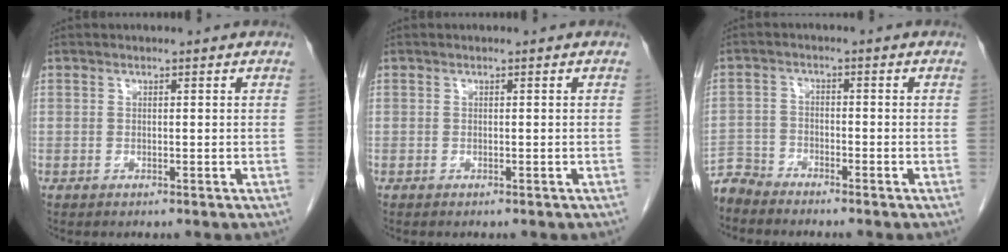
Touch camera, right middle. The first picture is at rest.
{"total": 1.0, "force": [-0.9, 0.3, 0.4], "torque": [-0.007, -0.001, -0.010]}
{"total": 4.3, "force": [-4.2, 0.7, -0.5], "torque": [0.012, -0.010, -0.083]}